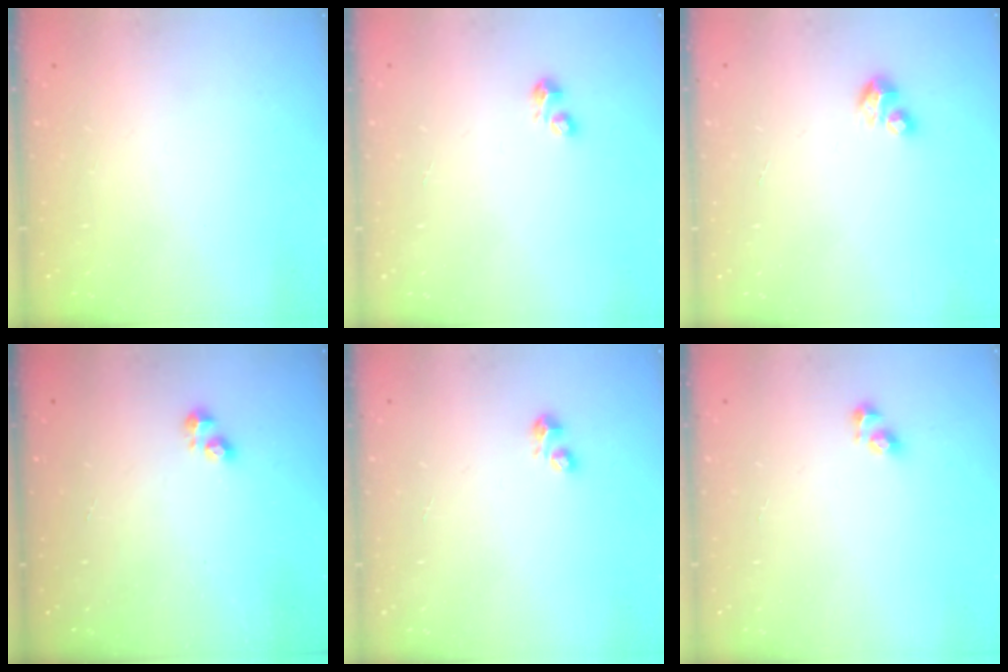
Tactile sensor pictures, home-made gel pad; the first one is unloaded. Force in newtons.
{"total": 2.9, "press": 2.8, "slide": 0.6}
{"total": 2.8, "press": 2.8, "slide": 0.2}
{"total": 3.3, "press": 3.2, "slide": 0.5}
{"total": 2.9, "press": 2.8, "slide": 0.6}
{"total": 4.4, "press": 4.4, "slide": 0.1}